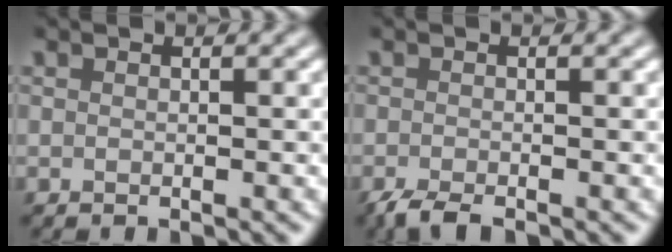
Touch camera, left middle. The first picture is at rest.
{"total": 2.2, "force": [-1.8, 0.3, 1.3], "torque": [-0.024, -0.006, -0.036]}